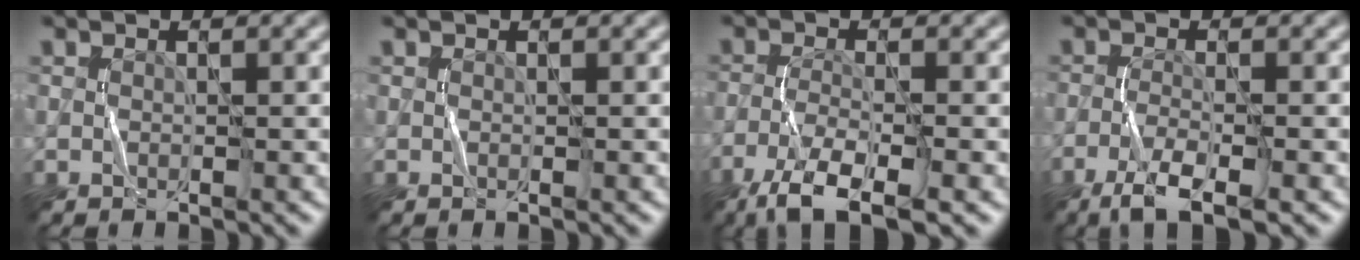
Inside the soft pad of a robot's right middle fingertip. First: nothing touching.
{"total": 0.0}
{"total": 6.0, "force": [-4.0, 1.3, 4.2], "torque": [-0.078, -0.006, -0.081]}
{"total": 4.0, "force": [-2.6, 0.7, 3.0], "torque": [-0.059, -0.003, -0.055]}